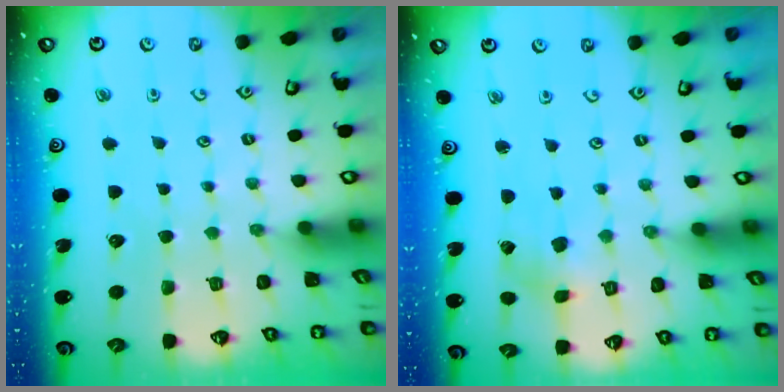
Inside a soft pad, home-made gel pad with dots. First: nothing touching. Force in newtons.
{"total": 2.7, "press": 2.6, "slide": 0.3}